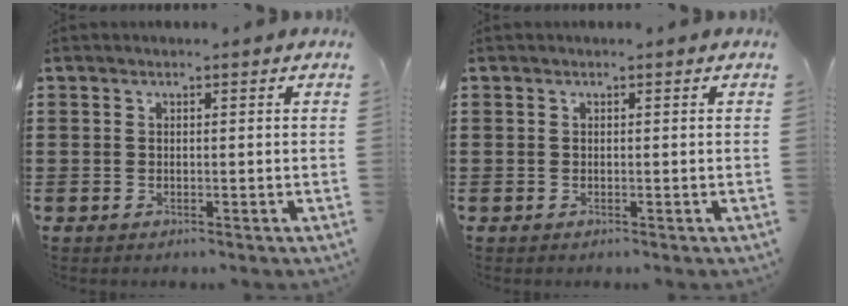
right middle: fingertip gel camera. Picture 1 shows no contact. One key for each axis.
{"total": 0.0}